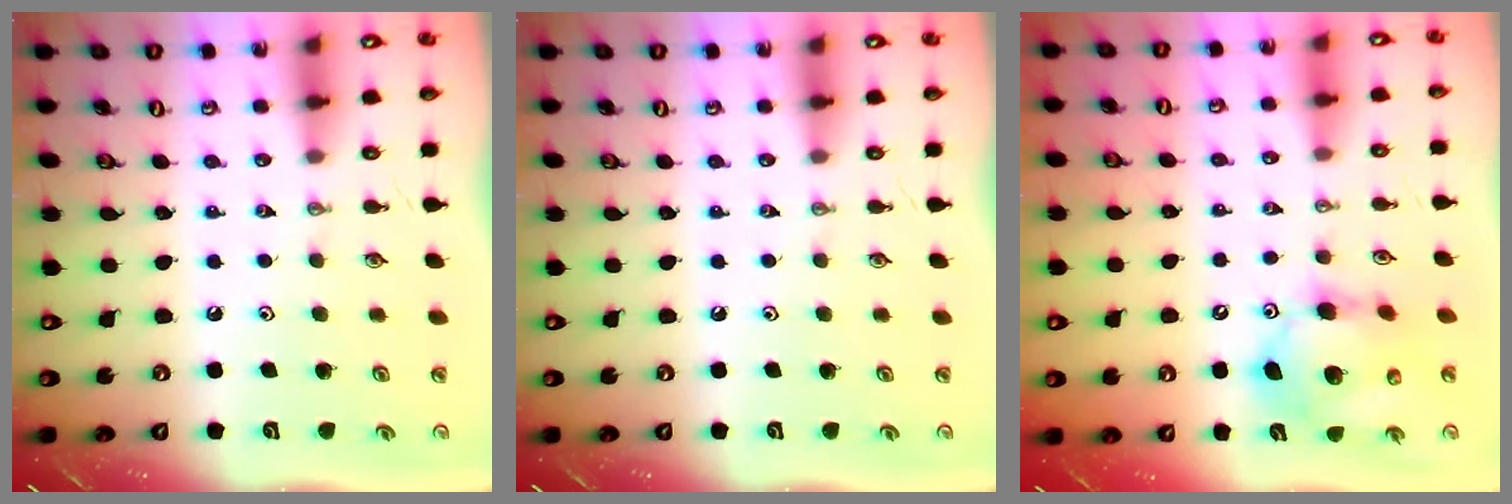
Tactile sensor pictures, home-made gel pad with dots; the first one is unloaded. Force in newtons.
{"total": 0.0}
{"total": 13.8, "press": 13.6, "slide": 2.4}